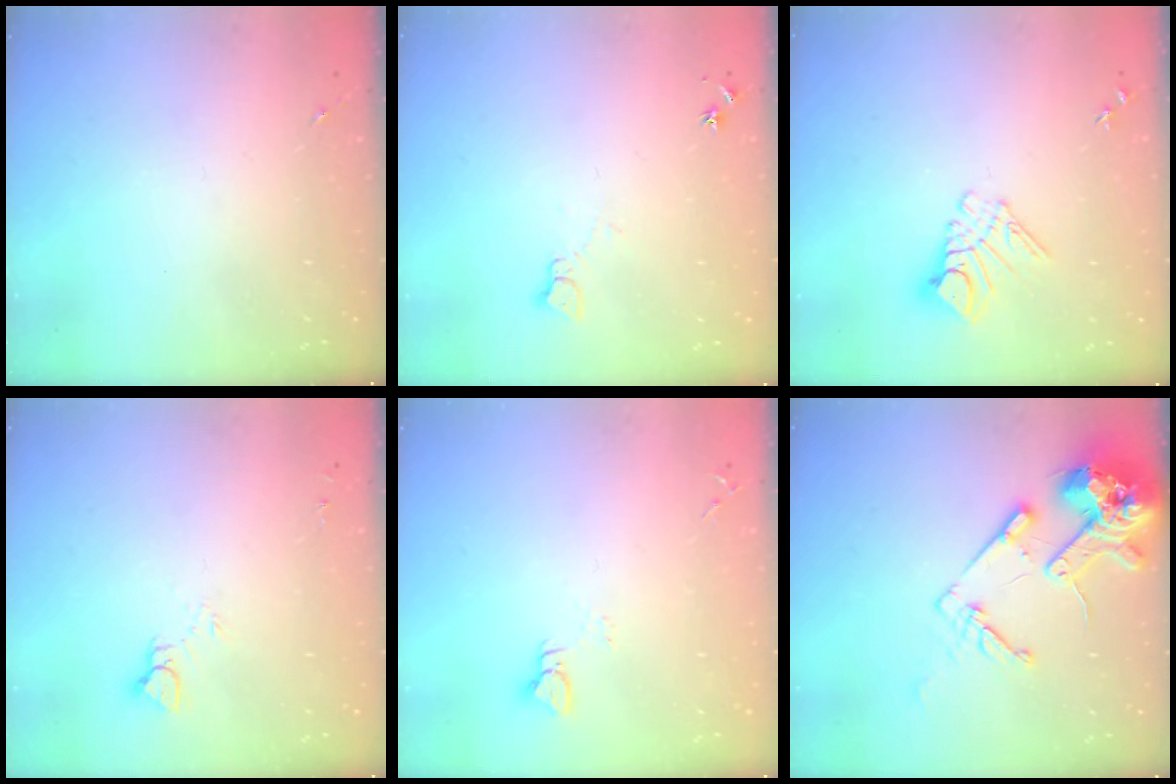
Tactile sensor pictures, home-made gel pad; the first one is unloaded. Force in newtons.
{"total": 5.4, "press": 5.3, "slide": 0.7}
{"total": 9.6, "press": 9.6, "slide": 1.0}
{"total": 5.3, "press": 5.3, "slide": 0.5}
{"total": 3.0, "press": 3.0, "slide": 0.3}
{"total": 17.0, "press": 16.8, "slide": 2.4}